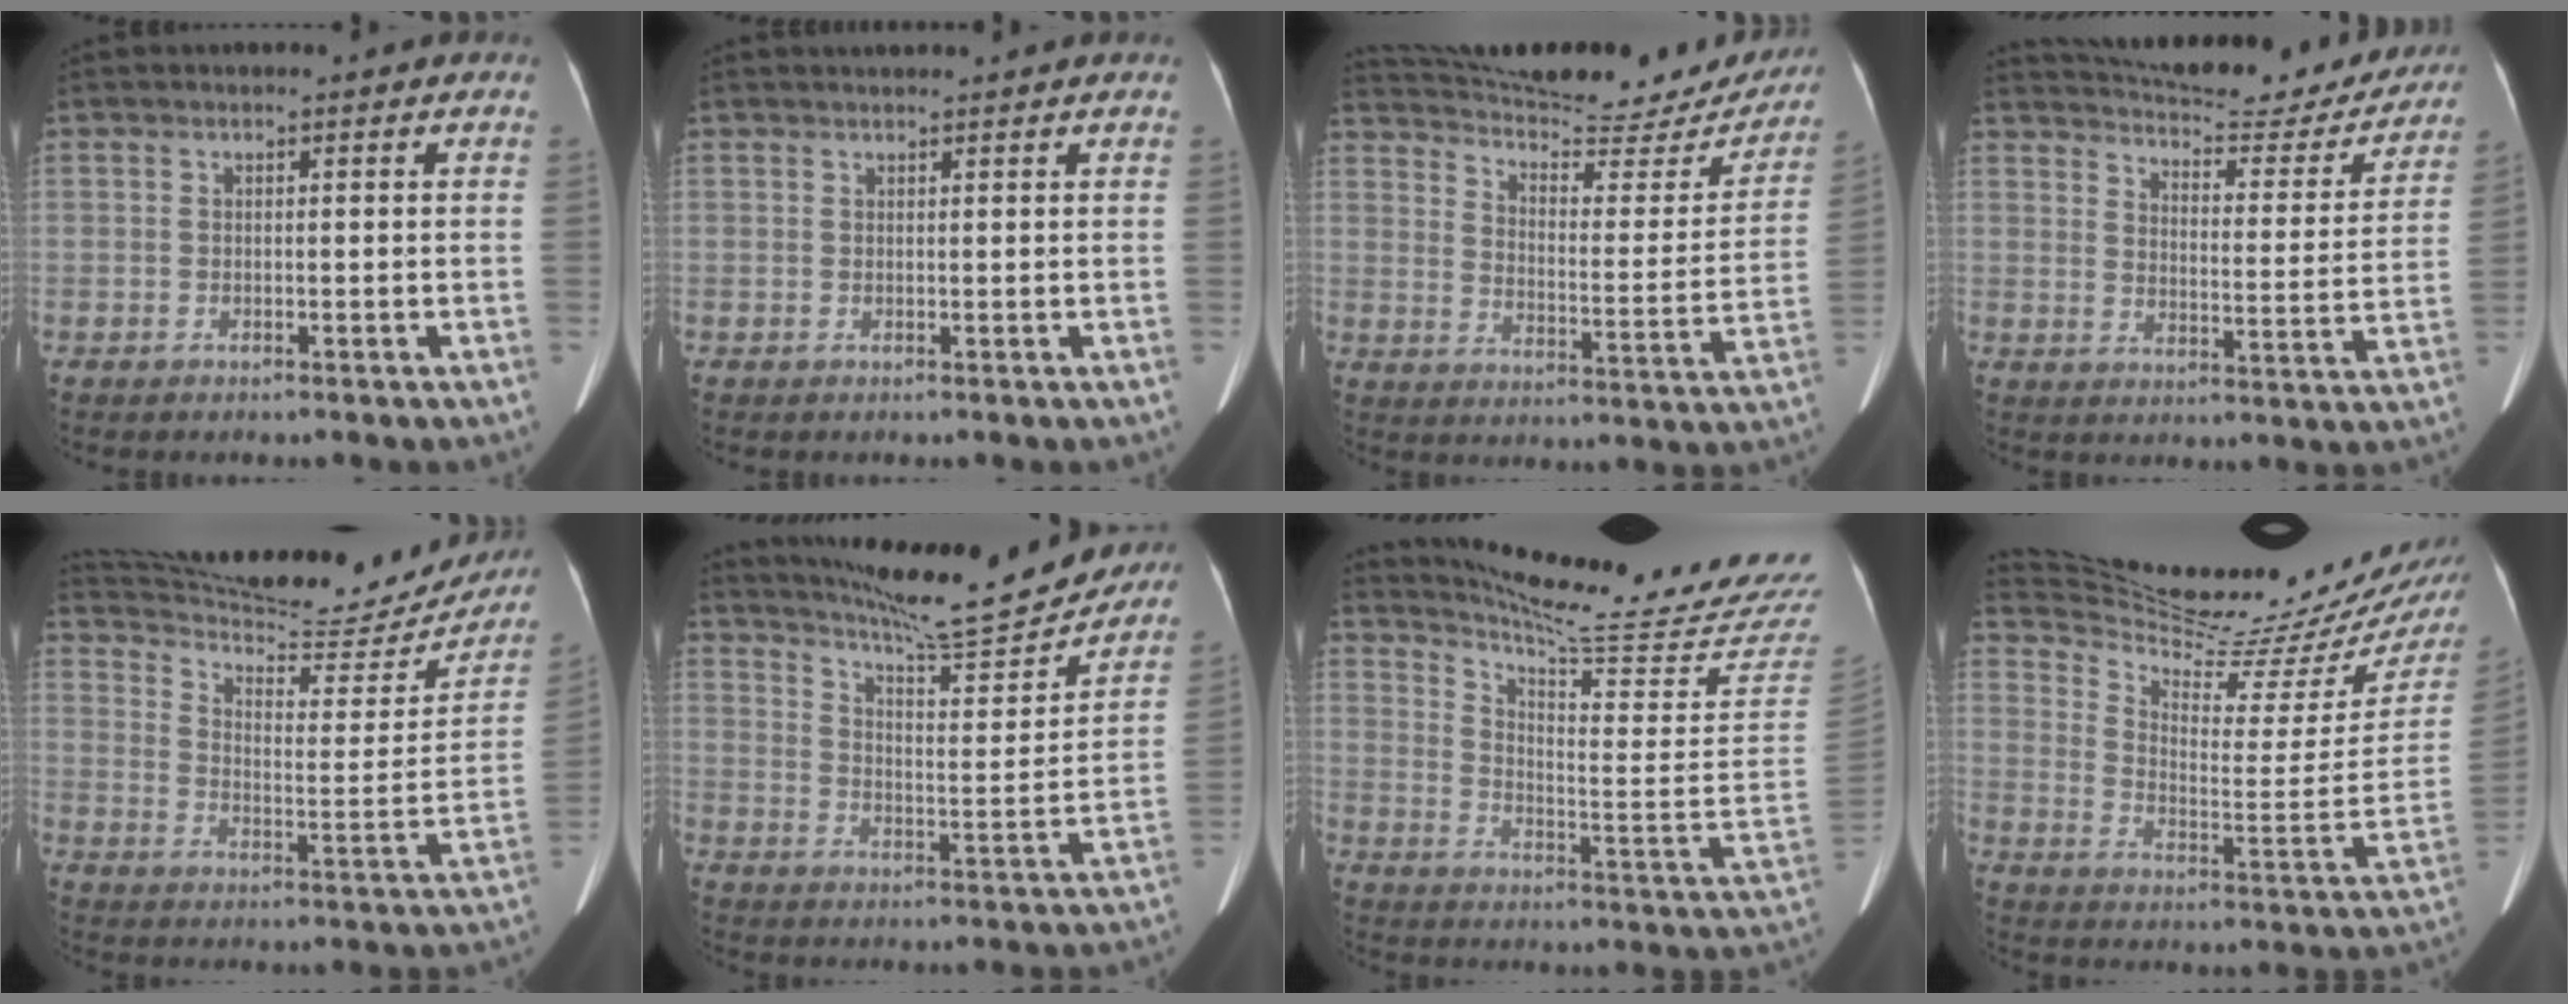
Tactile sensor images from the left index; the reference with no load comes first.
{"total": 2.4, "force": [2.3, -0.3, 0.7], "torque": [-0.008, 0.022, 0.037]}
{"total": 25.3, "force": [23.5, 5.0, 7.9], "torque": [-0.125, -0.051, 0.307]}
{"total": 23.2, "force": [21.5, 5.0, 7.0], "torque": [-0.103, -0.040, 0.268]}
{"total": 26.1, "force": [24.4, 5.1, 7.5], "torque": [-0.121, -0.054, 0.324]}
{"total": 20.4, "force": [18.7, 1.6, 8.1], "torque": [-0.133, -0.029, 0.265]}
{"total": 24.6, "force": [22.8, -0.6, 9.1], "torque": [-0.151, -0.124, 0.300]}
{"total": 26.2, "force": [23.5, 2.7, 11.4], "torque": [-0.187, -0.080, 0.330]}